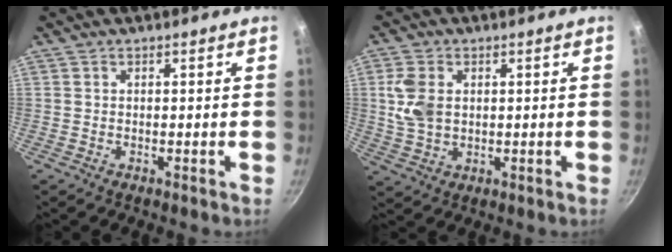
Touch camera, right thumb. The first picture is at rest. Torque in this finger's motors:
{"motor_torque": [0.36, 1.92, 0.82, 0.75, 0.21]}